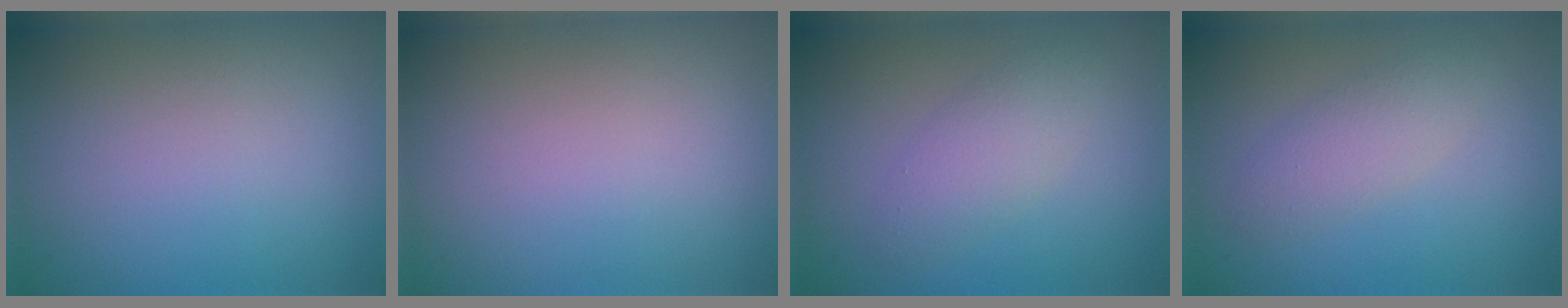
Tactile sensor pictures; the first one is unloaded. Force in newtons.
{"total": 0.0}
{"total": 2.7, "press": 2.7, "slide": 0.2}
{"total": 2.3, "press": 2.3, "slide": 0.0}